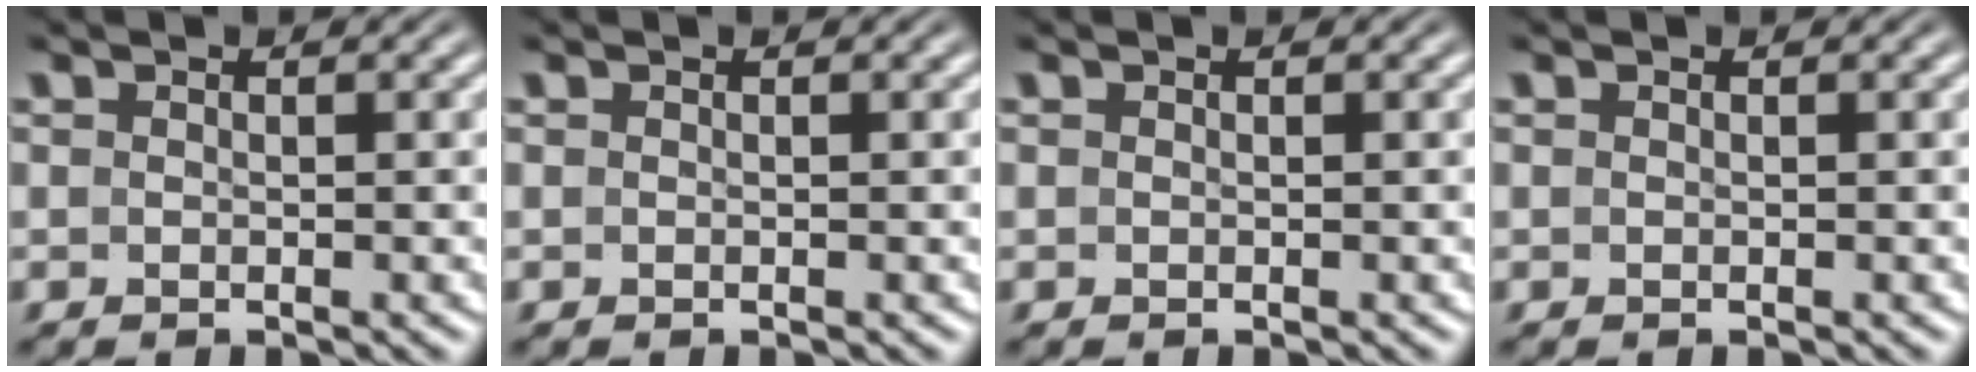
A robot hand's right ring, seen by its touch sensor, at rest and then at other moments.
{"total": 0.0}
{"total": 0.0}
{"total": 0.0}